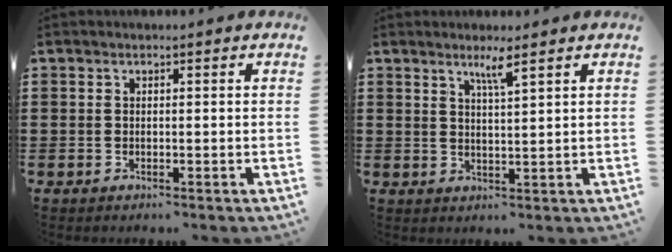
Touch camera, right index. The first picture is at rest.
{"total": 3.1, "force": [2.3, -0.1, 2.2], "torque": [-0.047, -0.003, 0.039]}